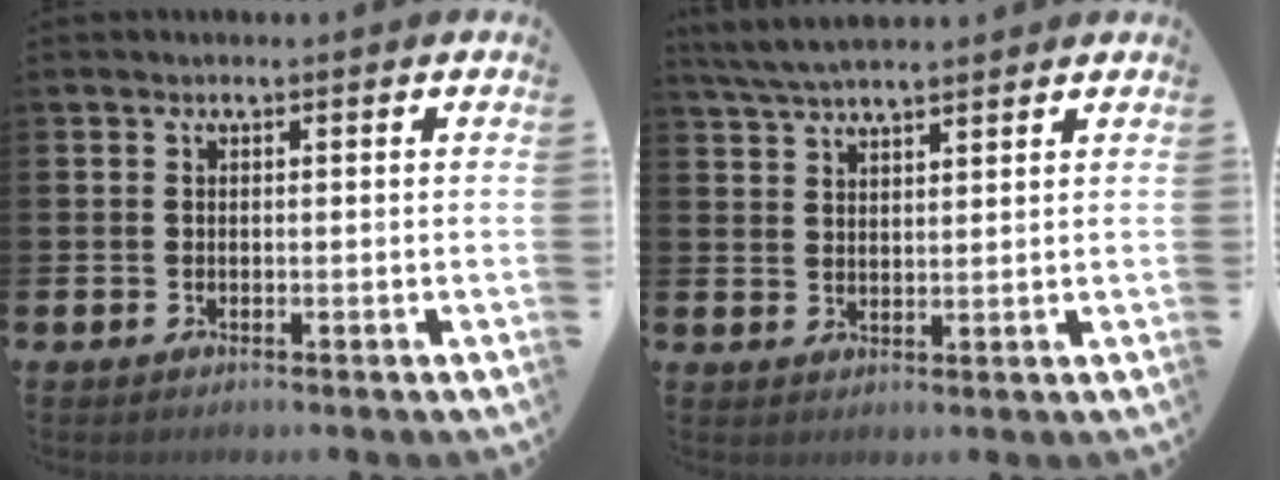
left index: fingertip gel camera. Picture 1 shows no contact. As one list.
[{"total": 4.9, "force": [4.7, 0.5, 1.5], "torque": [-0.048, -0.010, 0.087]}]